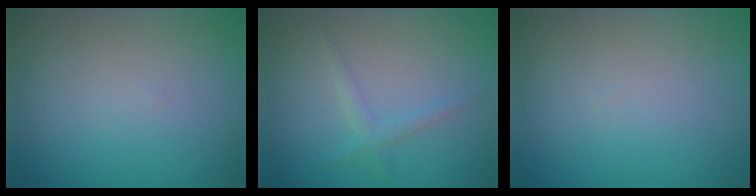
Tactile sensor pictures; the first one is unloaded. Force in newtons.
{"total": 1.3, "press": 1.3, "slide": 0.1}
{"total": 0.0}